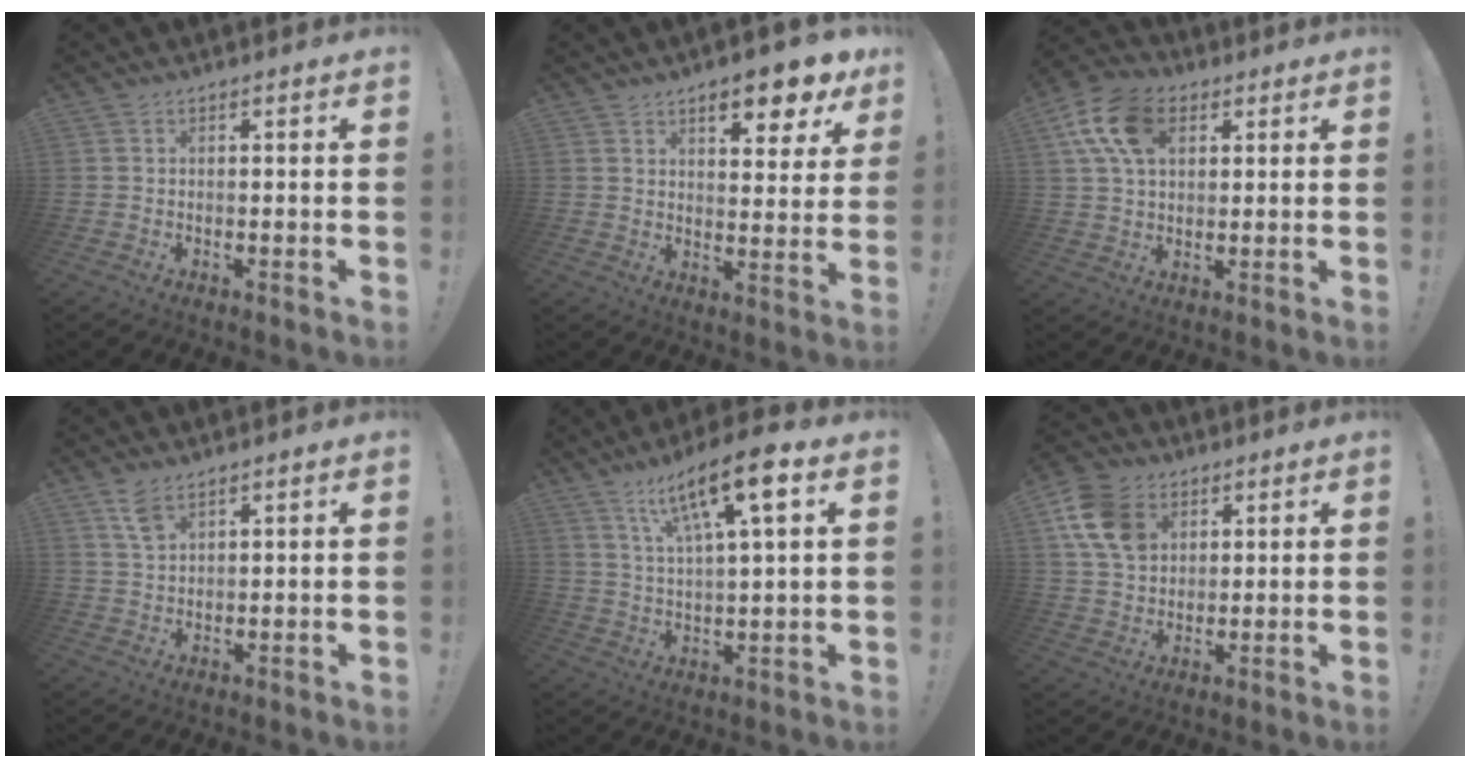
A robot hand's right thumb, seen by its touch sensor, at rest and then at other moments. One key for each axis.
{"total": 10.0, "fx": 6.4, "fy": 3.1, "fz": 7.1, "tx": -0.087, "ty": -0.041, "tz": 0.105}
{"total": 15.0, "fx": 5.6, "fy": 9.9, "fz": 9.7, "tx": -0.164, "ty": -0.006, "tz": 0.109}
{"total": 5.0, "fx": 3.1, "fy": 2.1, "fz": 3.3, "tx": -0.055, "ty": -0.011, "tz": 0.057}
{"total": 14.3, "fx": 7.3, "fy": 3.5, "fz": 11.8, "tx": -0.192, "ty": -0.025, "tz": 0.112}
{"total": 14.0, "fx": 5.3, "fy": 10.6, "fz": 7.4, "tx": -0.130, "ty": -0.015, "tz": 0.106}